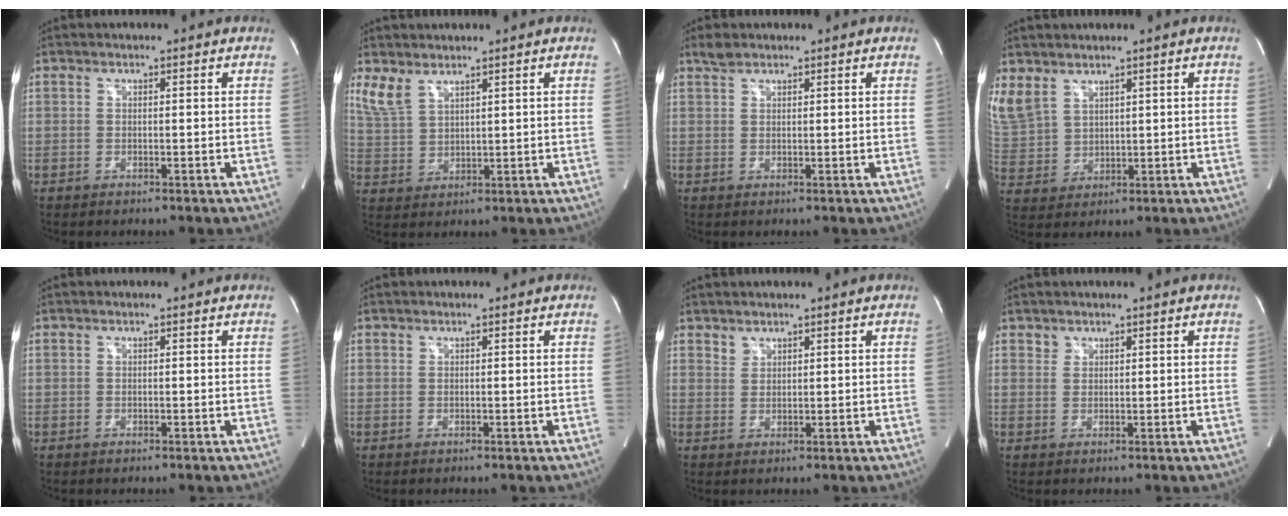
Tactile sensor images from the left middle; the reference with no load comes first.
{"total": 4.6, "force": [3.5, 1.8, 2.3], "torque": [-0.063, 0.008, 0.087]}
{"total": 1.7, "force": [1.5, 0.7, 0.6], "torque": [-0.016, 0.009, 0.030]}
{"total": 8.9, "force": [6.0, 5.7, 3.2], "torque": [-0.099, 0.009, 0.144]}
{"total": 0.0}
{"total": 0.0}
{"total": 1.4, "force": [1.3, 0.6, 0.1], "torque": [0.003, -0.001, 0.024]}
{"total": 1.1, "force": [0.9, 0.6, -0.1], "torque": [0.009, 0.000, 0.013]}